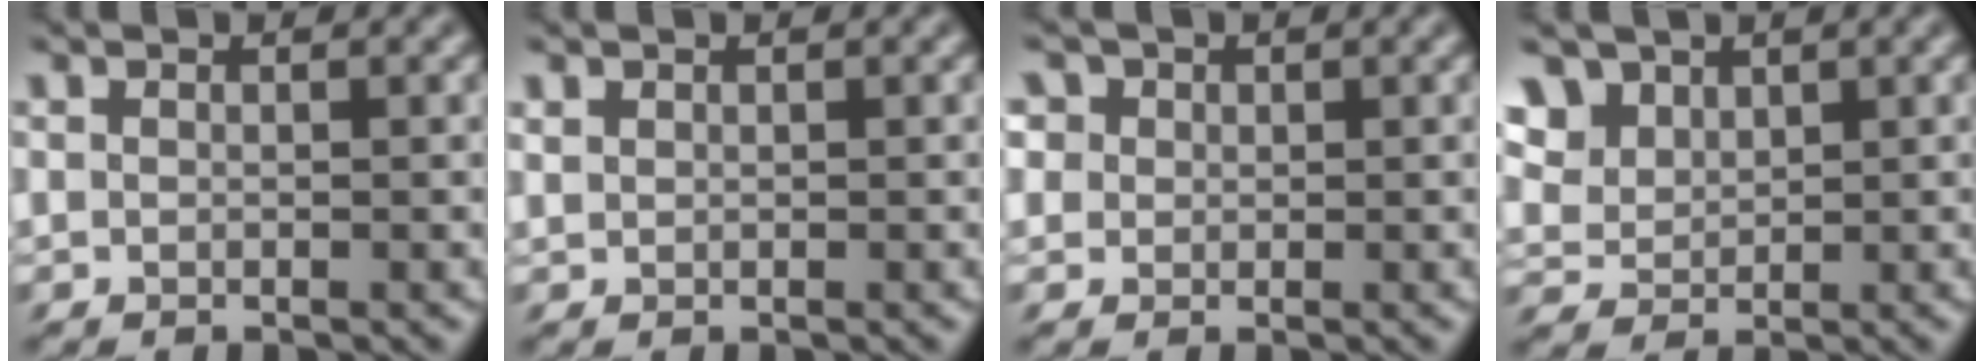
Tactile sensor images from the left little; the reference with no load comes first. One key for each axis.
{"total": 0.7, "fx": 0.2, "fy": 0.5, "fz": 0.4, "tx": -0.014, "ty": 0.001, "tz": 0.003}
{"total": 3.7, "fx": 1.2, "fy": 3.2, "fz": 1.5, "tx": -0.052, "ty": 0.020, "tz": 0.016}
{"total": 4.0, "fx": 1.9, "fy": 2.7, "fz": 2.3, "tx": -0.061, "ty": 0.025, "tz": 0.027}